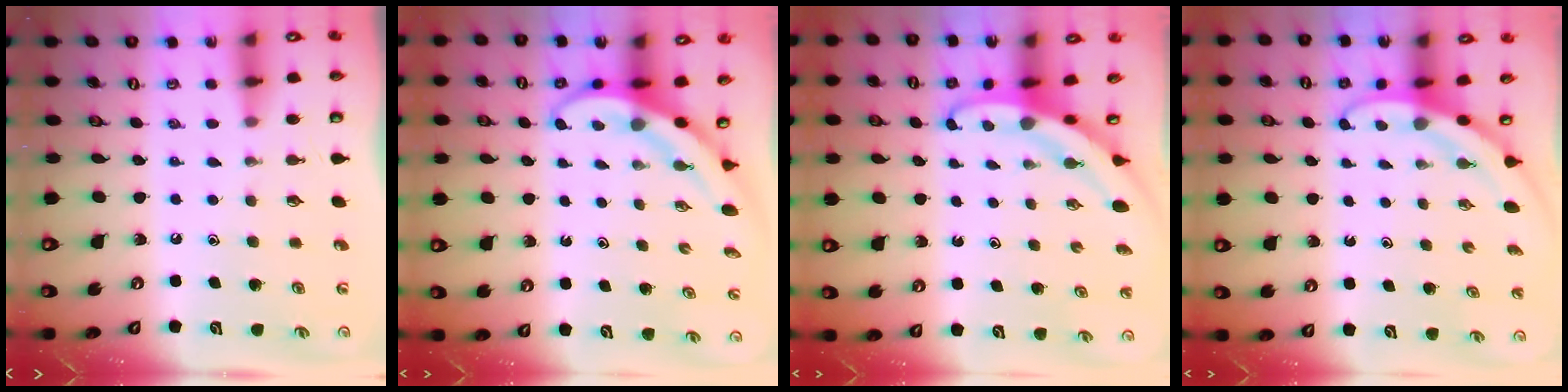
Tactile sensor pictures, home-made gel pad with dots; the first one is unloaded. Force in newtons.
{"total": 4.0, "press": 3.9, "slide": 0.6}
{"total": 5.1, "press": 5.1, "slide": 0.2}
{"total": 3.0, "press": 3.0, "slide": 0.1}